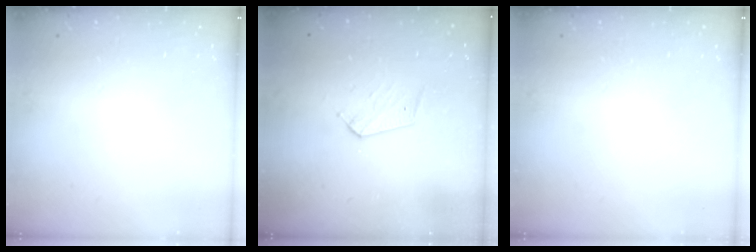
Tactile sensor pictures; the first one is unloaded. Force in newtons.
{"total": 5.1, "press": 5.0, "slide": 0.5}
{"total": 0.0}